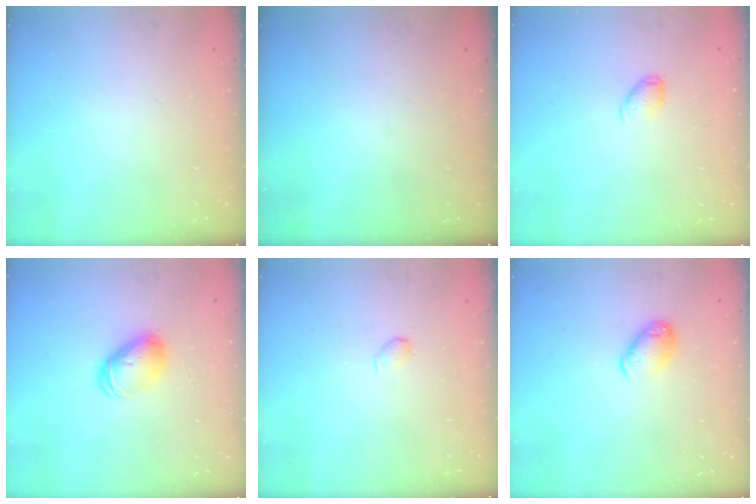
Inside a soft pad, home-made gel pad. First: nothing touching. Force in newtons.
{"total": 0.0}
{"total": 6.3, "press": 6.2, "slide": 1.1}
{"total": 8.0, "press": 7.9, "slide": 0.4}
{"total": 2.9, "press": 2.9, "slide": 0.5}
{"total": 9.6, "press": 9.4, "slide": 1.5}